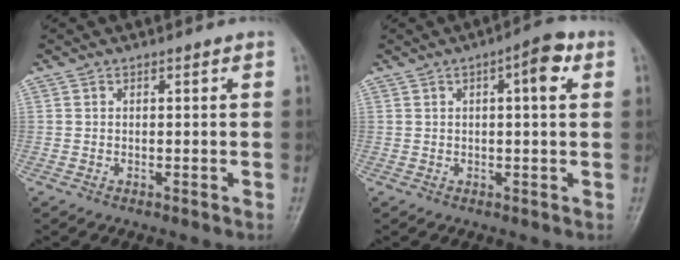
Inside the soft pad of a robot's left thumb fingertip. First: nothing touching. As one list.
[{"total": 5.8, "force": [1.9, 1.7, 5.2], "torque": [-0.068, 0.009, 0.020]}]